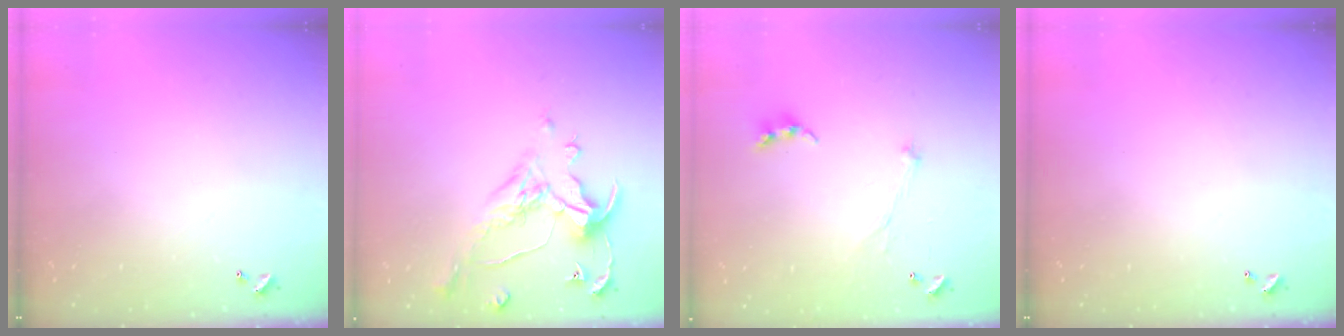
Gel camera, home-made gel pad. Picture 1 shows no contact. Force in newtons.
{"total": 1.0, "press": 0.2, "slide": 1.0}
{"total": 2.3, "press": 2.2, "slide": 0.5}
{"total": 0.0}